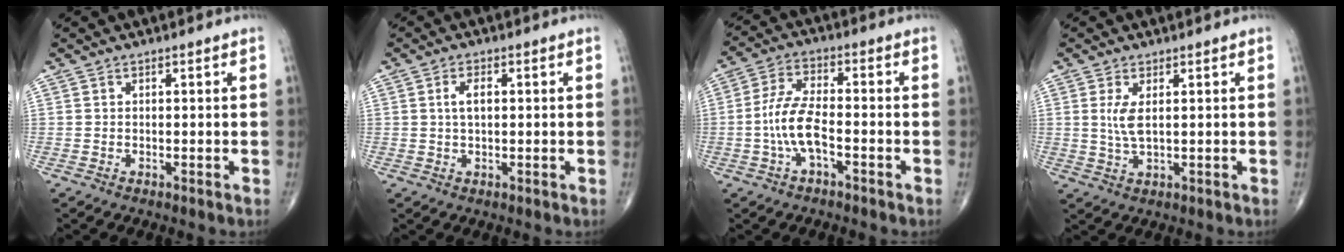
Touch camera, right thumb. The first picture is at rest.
{"total": 3.0, "force": [0.5, 1.5, 2.6], "torque": [-0.051, 0.004, 0.008]}
{"total": 8.2, "force": [-2.4, 3.4, 7.1], "torque": [-0.151, 0.029, -0.050]}
{"total": 3.9, "force": [0.8, 1.4, 3.5], "torque": [-0.081, -0.008, 0.023]}